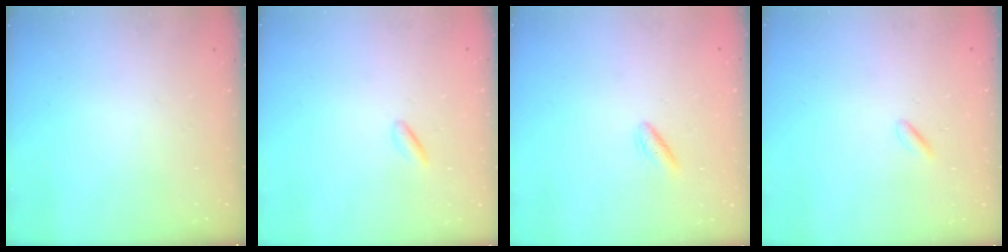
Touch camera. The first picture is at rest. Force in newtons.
{"total": 0.7, "press": 0.5, "slide": 0.5}
{"total": 3.4, "press": 3.1, "slide": 1.2}
{"total": 0.9, "press": 0.8, "slide": 0.4}